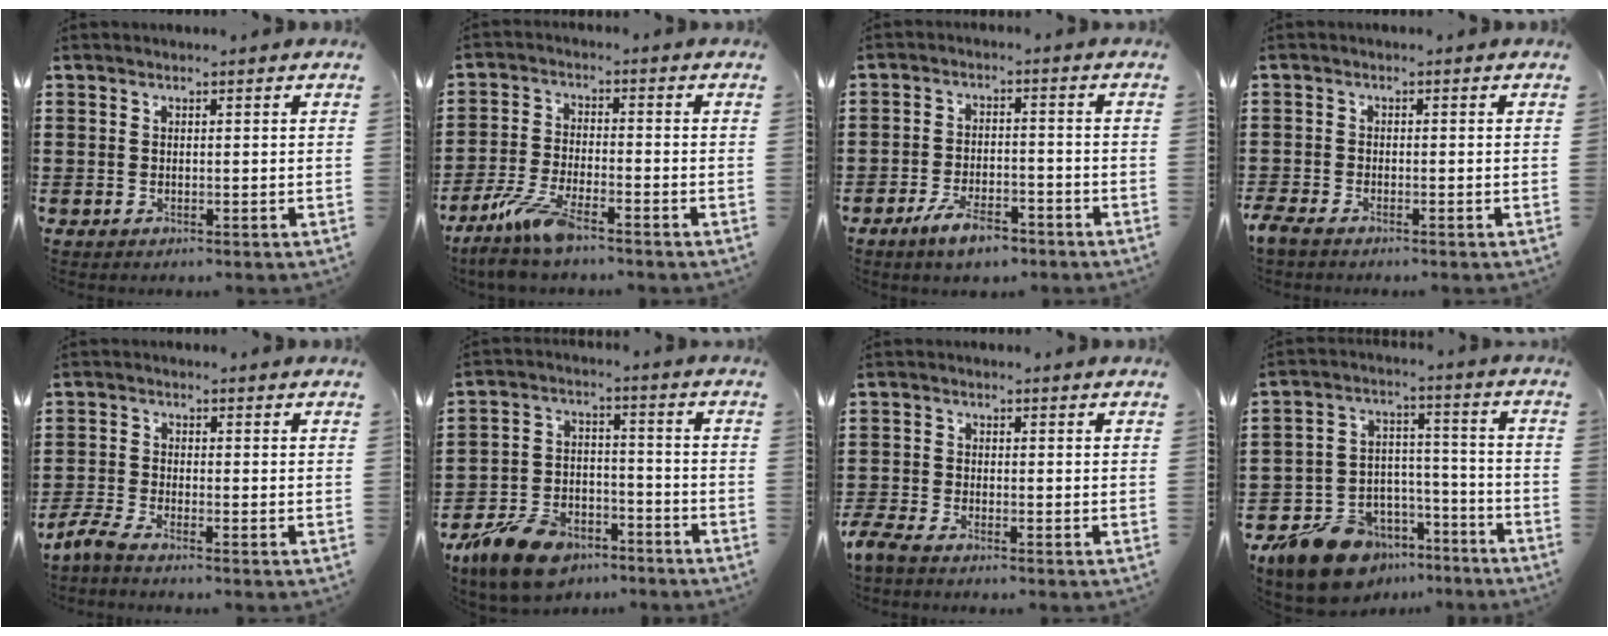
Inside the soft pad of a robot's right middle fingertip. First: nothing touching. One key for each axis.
{"total": 7.2, "fx": -5.5, "fy": 1.1, "fz": 4.6, "tx": -0.105, "ty": -0.012, "tz": -0.105}
{"total": 5.6, "fx": -4.2, "fy": 1.7, "fz": 3.3, "tx": -0.066, "ty": 0.004, "tz": -0.078}
{"total": 1.6, "fx": -1.4, "fy": 0.3, "fz": 0.7, "tx": -0.030, "ty": -0.005, "tz": -0.033}
{"total": 2.7, "fx": -2.2, "fy": 0.1, "fz": 1.5, "tx": -0.057, "ty": -0.010, "tz": -0.052}
{"total": 10.4, "fx": -8.2, "fy": 4.5, "fz": 4.5, "tx": -0.101, "ty": 0.030, "tz": -0.156}
{"total": 2.3, "fx": -2.1, "fy": 0.3, "fz": 0.9, "tx": -0.041, "ty": -0.007, "tz": -0.049}
{"total": 12.2, "fx": -9.9, "fy": 6.0, "fz": 3.9, "tx": -0.084, "ty": 0.057, "tz": -0.184}